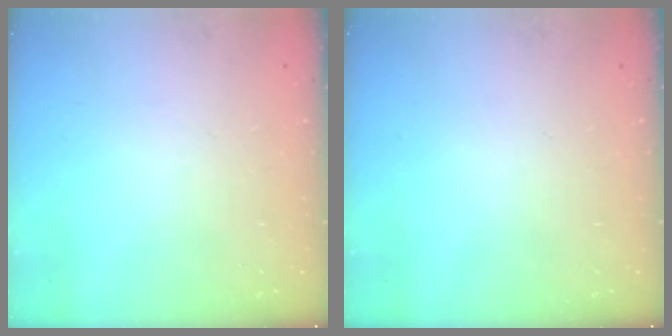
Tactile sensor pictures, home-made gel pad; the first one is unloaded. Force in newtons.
{"total": 0.0}